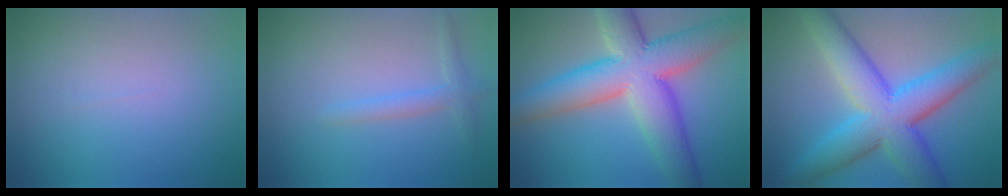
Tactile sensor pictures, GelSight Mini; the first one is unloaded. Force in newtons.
{"total": 1.3, "press": 1.3, "slide": 0.1}
{"total": 10.6, "press": 10.6, "slide": 0.3}
{"total": 10.0, "press": 10.0, "slide": 0.2}